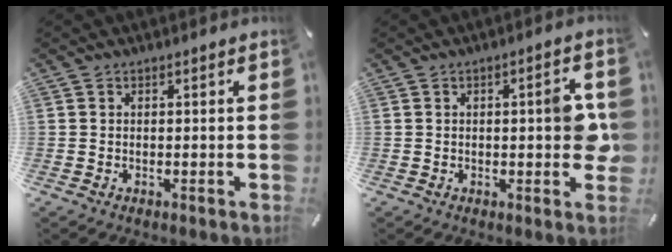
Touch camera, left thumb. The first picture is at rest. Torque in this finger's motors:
{"motor_torque": [0.67, 1.46, 0.44, -0.23, 0.13]}